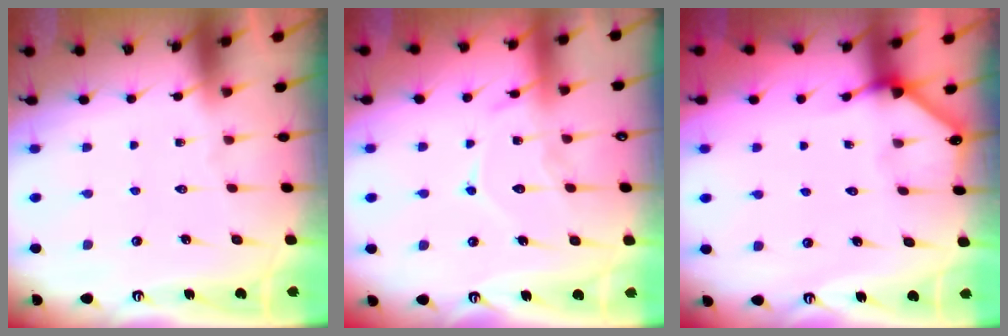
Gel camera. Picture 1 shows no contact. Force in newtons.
{"total": 11.0, "press": 11.0, "slide": 0.9}
{"total": 2.4, "press": 2.4, "slide": 0.2}